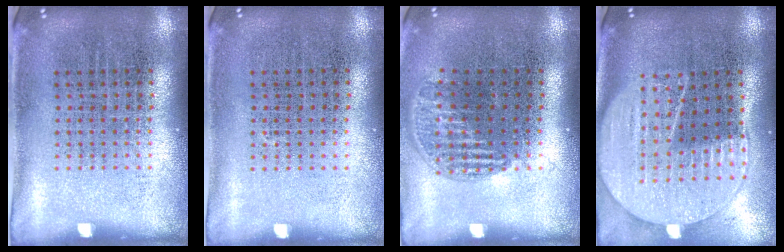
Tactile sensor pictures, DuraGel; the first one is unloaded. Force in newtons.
{"total": 0.0}
{"total": 1.2, "press": 1.0, "slide": 0.6}
{"total": 2.0, "press": 1.9, "slide": 0.8}